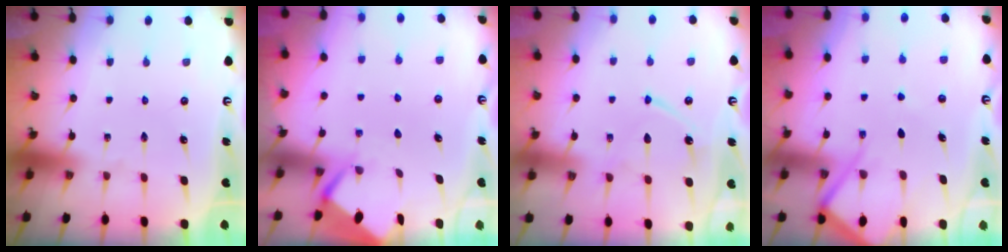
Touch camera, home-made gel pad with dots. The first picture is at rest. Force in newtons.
{"total": 2.8, "press": 2.7, "slide": 0.4}
{"total": 9.6, "press": 9.6, "slide": 1.1}
{"total": 7.7, "press": 7.6, "slide": 0.9}